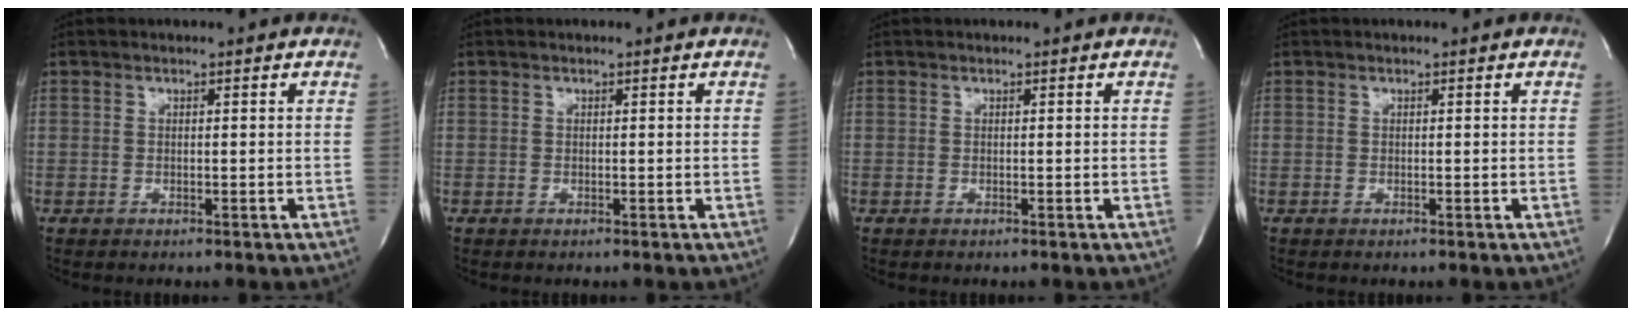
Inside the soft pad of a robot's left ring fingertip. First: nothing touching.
{"total": 0.0}
{"total": 0.0}
{"total": 0.0}